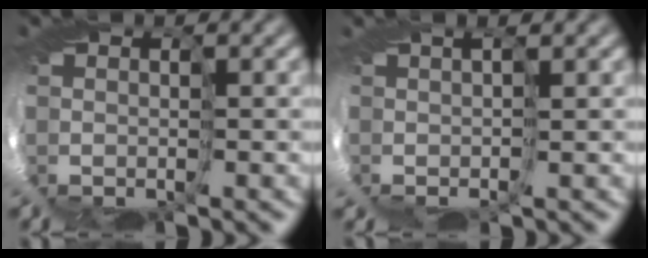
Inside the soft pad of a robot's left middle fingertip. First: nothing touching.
{"total": 2.3, "force": [0.8, -2.1, -0.6], "torque": [0.024, 0.017, -0.001]}